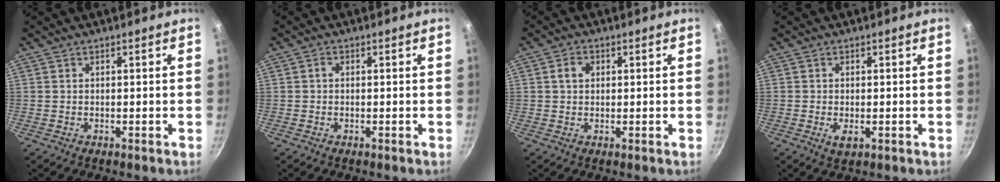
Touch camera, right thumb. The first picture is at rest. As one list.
[{"total": 0.9, "force": [0.0, 0.7, 0.5], "torque": [-0.008, 0.006, -0.001]}, {"total": 2.9, "force": [0.7, 2.3, 1.7], "torque": [-0.019, 0.004, 0.010]}, {"total": 2.6, "force": [-0.7, 1.2, 2.2], "torque": [-0.041, -0.007, -0.008]}]